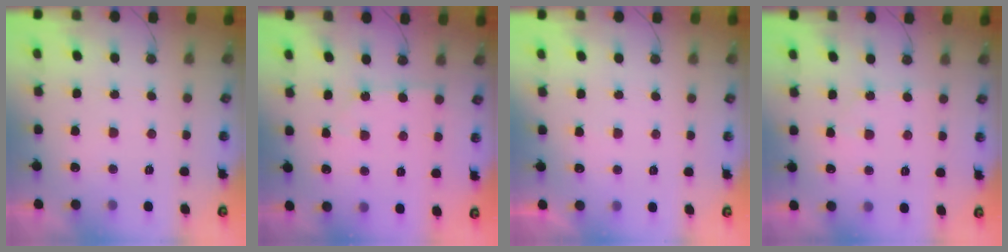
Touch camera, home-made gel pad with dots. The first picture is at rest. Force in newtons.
{"total": 2.3, "press": 2.3, "slide": 0.3}
{"total": 2.9, "press": 2.9, "slide": 0.5}
{"total": 3.2, "press": 3.2, "slide": 0.4}